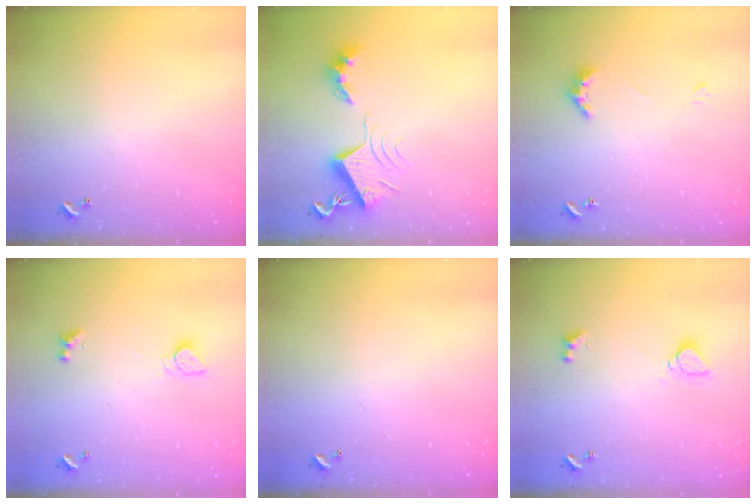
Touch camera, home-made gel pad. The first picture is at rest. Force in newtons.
{"total": 12.0, "press": 11.9, "slide": 1.2}
{"total": 3.2, "press": 3.1, "slide": 0.7}
{"total": 2.5, "press": 2.4, "slide": 0.6}
{"total": 2.8, "press": 2.8, "slide": 0.1}
{"total": 2.2, "press": 2.2, "slide": 0.5}